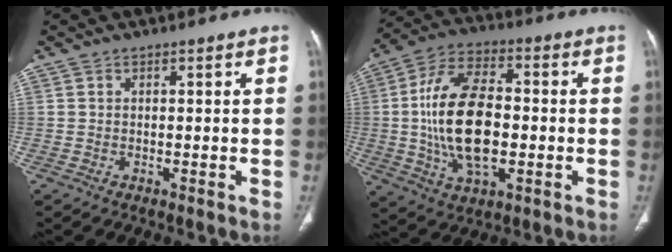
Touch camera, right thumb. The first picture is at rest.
{"total": 18.4, "force": [-1.1, 9.8, 15.5], "torque": [-0.290, 0.014, -0.018]}